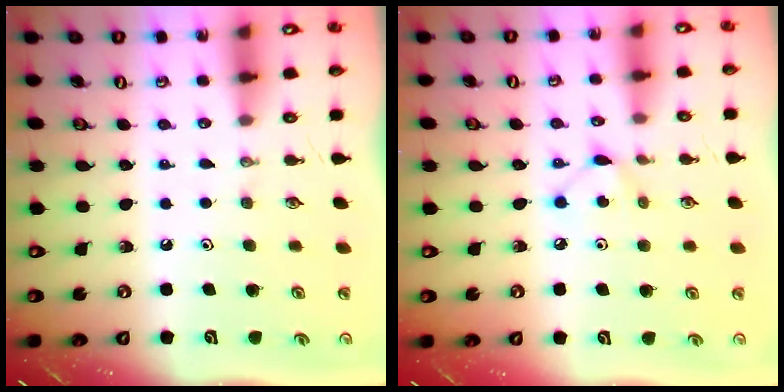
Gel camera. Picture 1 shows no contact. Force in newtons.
{"total": 5.1, "press": 5.1, "slide": 0.4}